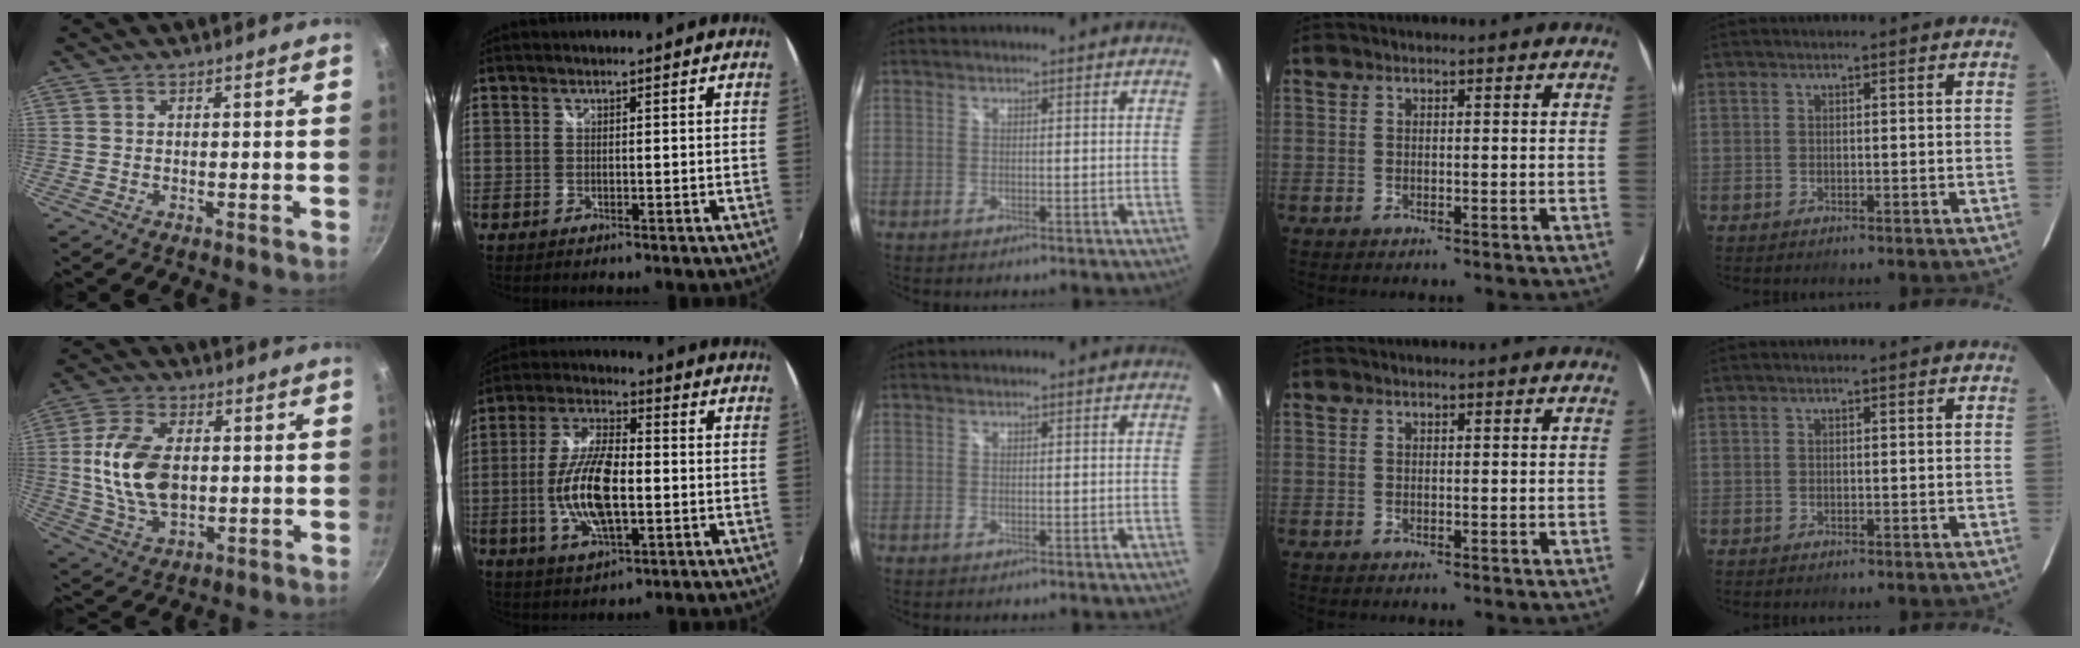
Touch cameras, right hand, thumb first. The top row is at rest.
{"thumb": {"total": 13.6, "force": [0.5, 8.3, 10.8], "torque": [-0.195, 0.004, 0.011]}, "index": {"total": 14.3, "force": [-2.2, 5.7, 12.9], "torque": [-0.263, -0.001, -0.040]}}